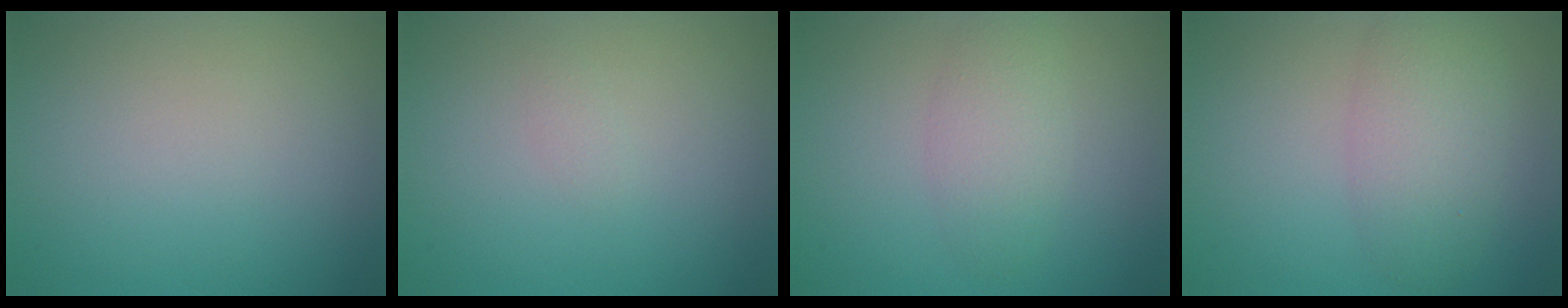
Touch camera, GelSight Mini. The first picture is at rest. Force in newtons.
{"total": 0.6, "press": 0.6, "slide": 0.1}
{"total": 2.8, "press": 2.8, "slide": 0.1}
{"total": 4.3, "press": 4.3, "slide": 0.2}